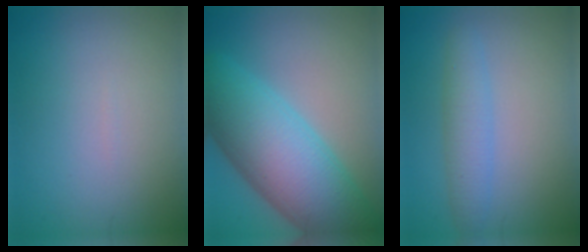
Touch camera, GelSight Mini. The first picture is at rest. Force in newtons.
{"total": 12.1, "press": 12.1, "slide": 0.3}
{"total": 2.9, "press": 2.9, "slide": 0.1}